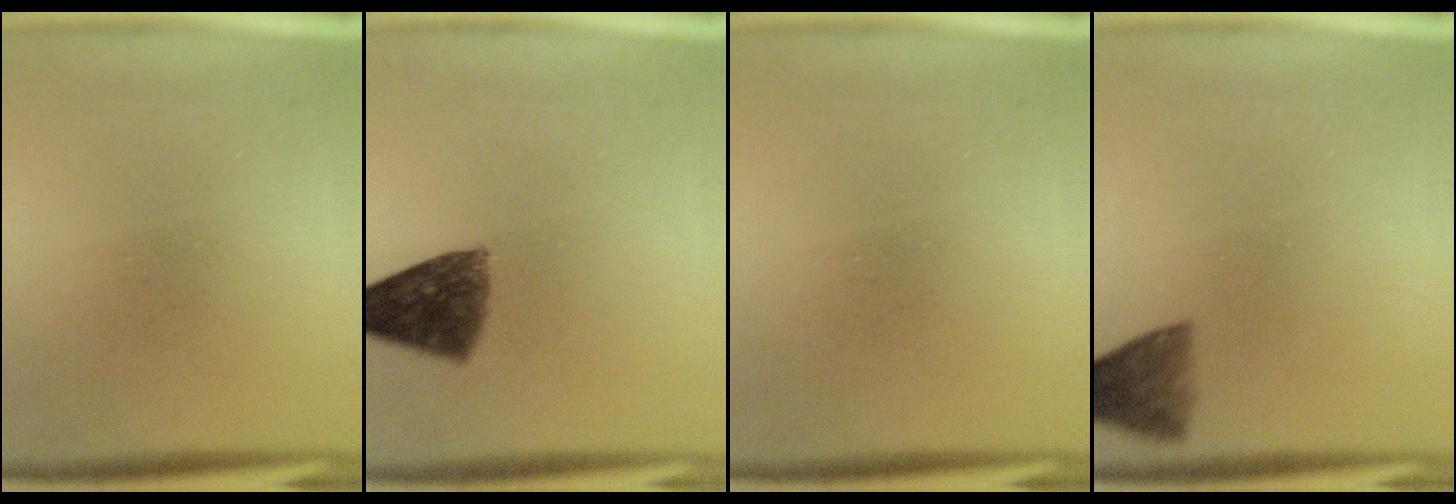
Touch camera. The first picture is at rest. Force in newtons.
{"total": 8.5}
{"total": 0.0}
{"total": 4.8}